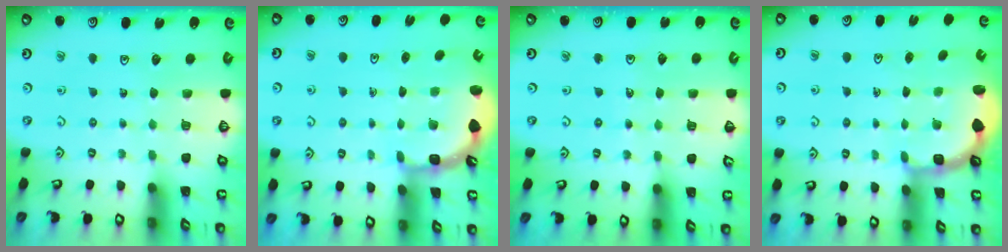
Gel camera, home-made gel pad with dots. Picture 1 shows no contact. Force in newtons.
{"total": 2.3, "press": 2.1, "slide": 0.9}
{"total": 3.0, "press": 3.0, "slide": 0.3}
{"total": 2.7, "press": 2.1, "slide": 1.7}